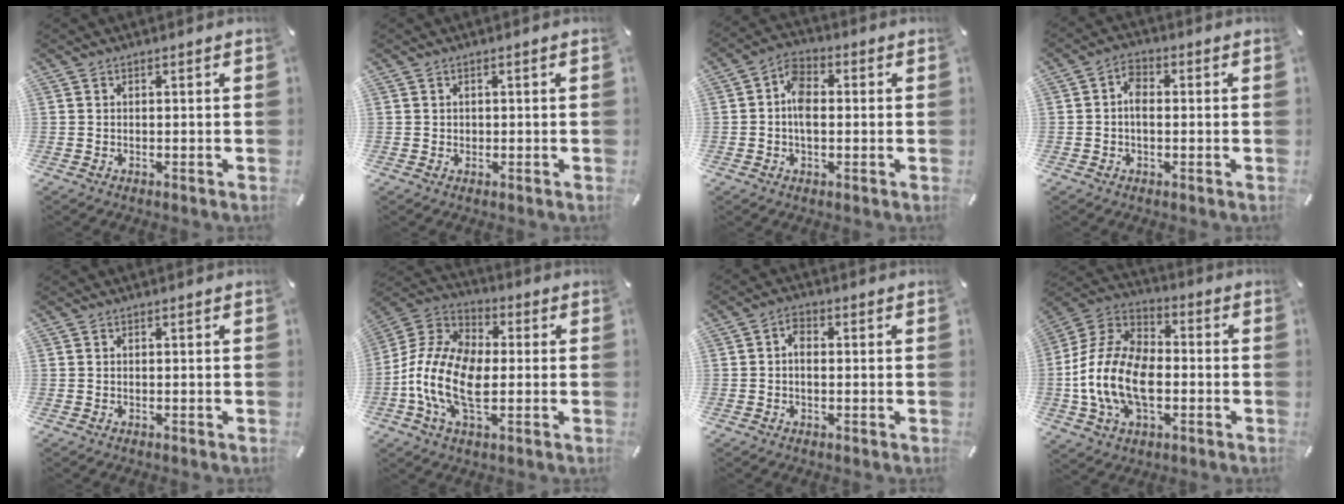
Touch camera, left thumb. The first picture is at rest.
{"total": 0.7, "force": [0.1, 0.7, 0.1], "torque": [-0.001, 0.005, 0.000]}
{"total": 6.3, "force": [-0.4, 4.0, 4.8], "torque": [-0.085, 0.009, -0.008]}
{"total": 3.9, "force": [-0.2, 2.5, 3.0], "torque": [-0.057, 0.009, -0.004]}
{"total": 0.0}
{"total": 14.8, "force": [-3.4, 8.6, 11.6], "torque": [-0.268, -0.004, -0.066]}
{"total": 2.7, "force": [0.0, 1.7, 2.1], "torque": [-0.042, 0.007, -0.002]}
{"total": 16.6, "force": [-4.9, 10.9, 11.5], "torque": [-0.255, 0.022, -0.095]}